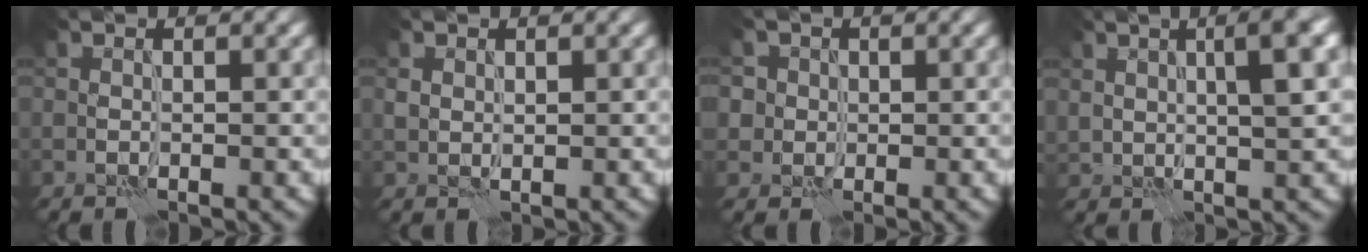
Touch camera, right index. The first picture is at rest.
{"total": 1.0, "force": [0.5, 0.7, 0.5], "torque": [-0.009, 0.000, 0.011]}
{"total": 3.5, "force": [1.1, 3.1, 1.0], "torque": [-0.005, 0.013, 0.006]}
{"total": 5.4, "force": [2.0, 1.5, 4.8], "torque": [-0.067, 0.012, 0.033]}